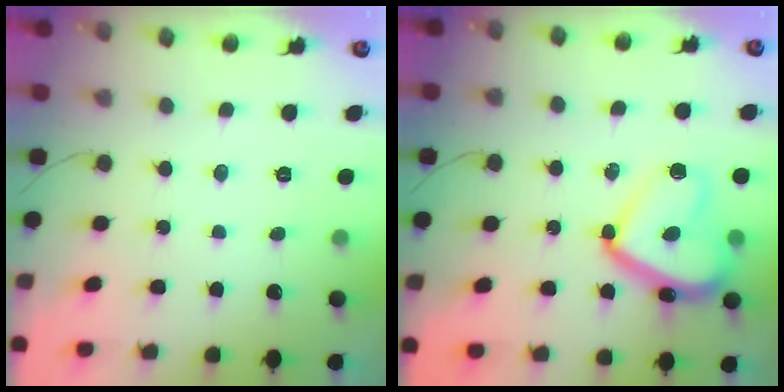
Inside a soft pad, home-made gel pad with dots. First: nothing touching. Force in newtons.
{"total": 16.6, "press": 16.5, "slide": 1.4}